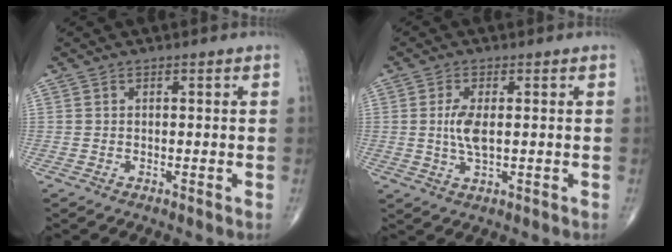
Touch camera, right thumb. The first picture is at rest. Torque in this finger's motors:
{"motor_torque": [-0.45, 0.56, 0.59, 0.27, 0.01]}